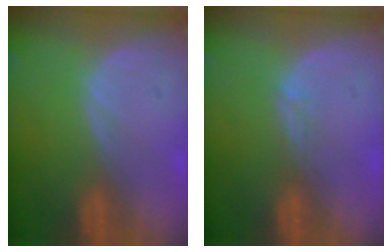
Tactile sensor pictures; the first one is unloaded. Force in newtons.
{"total": 1.5, "press": 1.0, "slide": 1.0}